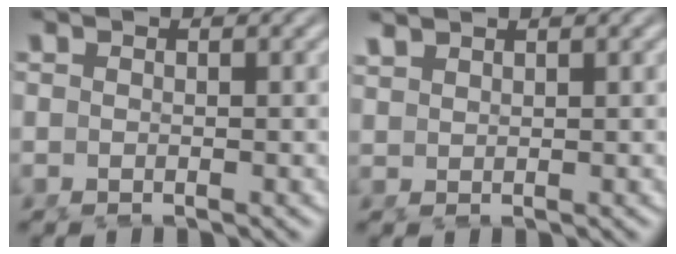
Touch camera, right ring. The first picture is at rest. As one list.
[{"total": 1.3, "force": [1.2, -0.5, -0.1], "torque": [0.007, 0.001, 0.033]}]